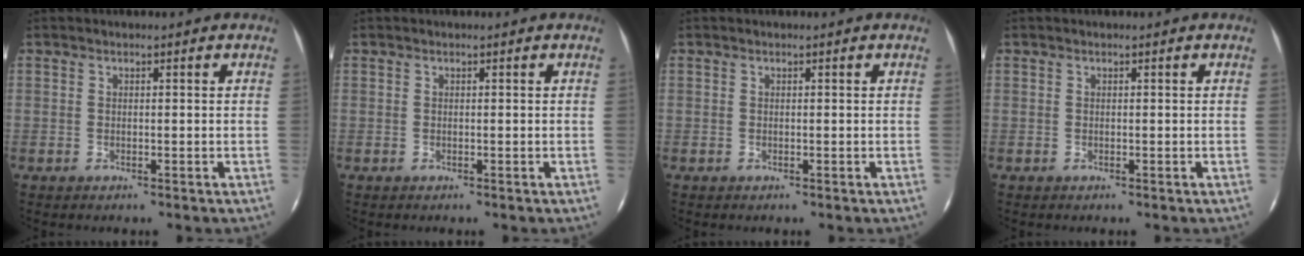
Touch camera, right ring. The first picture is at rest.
{"total": 0.0}
{"total": 0.0}
{"total": 0.0}